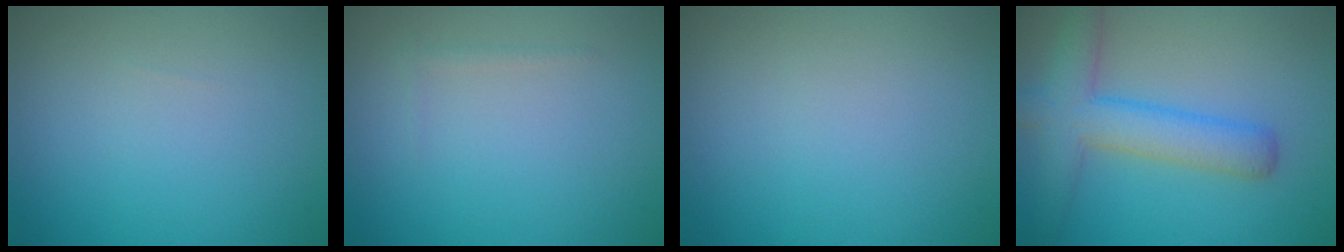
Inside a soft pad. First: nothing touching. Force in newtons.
{"total": 0.5, "press": 0.5, "slide": 0.0}
{"total": 0.0}
{"total": 5.3, "press": 5.3, "slide": 0.3}